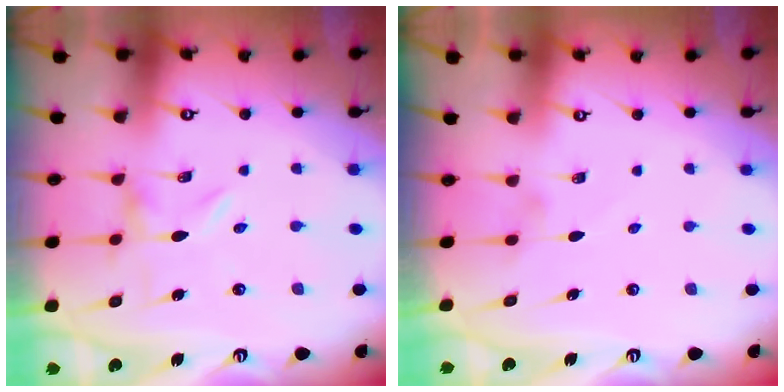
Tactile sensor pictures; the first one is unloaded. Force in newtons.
{"total": 1.4, "press": 1.4, "slide": 0.3}